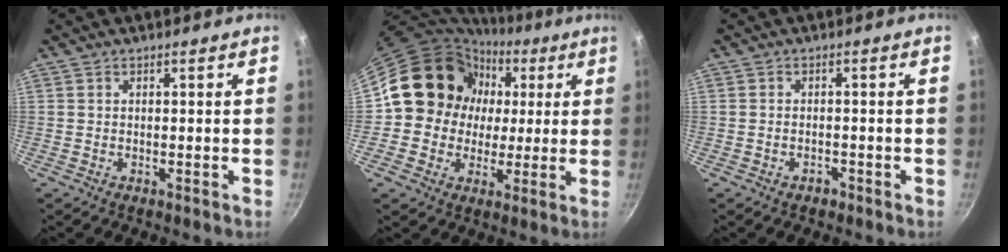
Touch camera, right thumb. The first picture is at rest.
{"total": 14.9, "force": [2.9, 13.6, 5.4], "torque": [-0.059, 0.014, 0.041]}
{"total": 1.5, "force": [-1.0, 0.9, 0.6], "torque": [-0.005, 0.013, -0.012]}